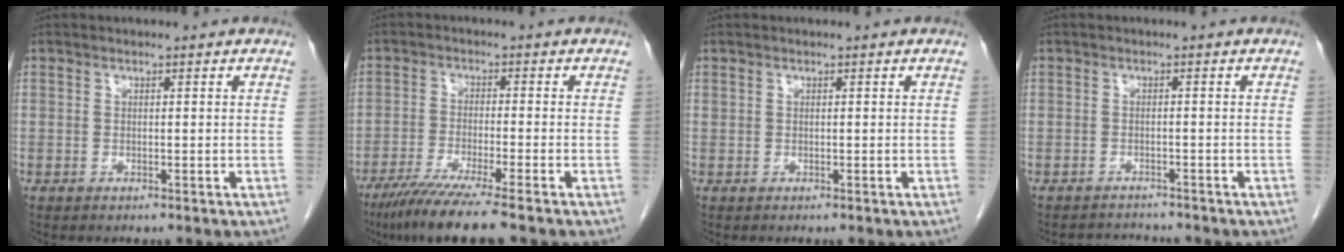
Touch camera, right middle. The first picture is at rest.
{"total": 8.9, "force": [-6.8, -0.8, 5.8], "torque": [-0.096, -0.029, -0.114]}
{"total": 0.0}
{"total": 2.7, "force": [-2.6, 0.4, -0.5], "torque": [0.004, -0.012, -0.040]}